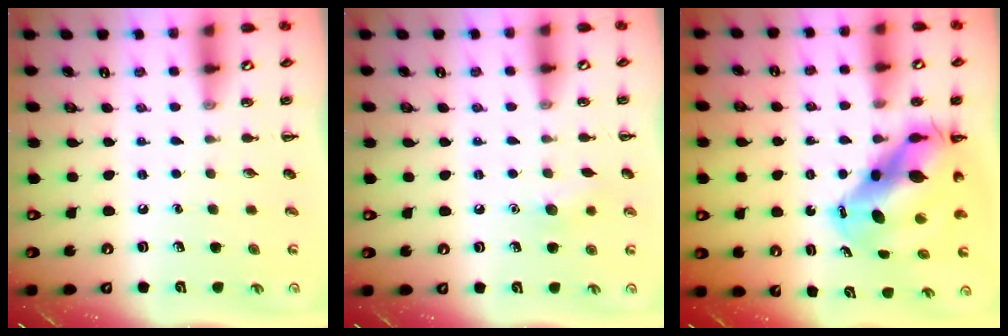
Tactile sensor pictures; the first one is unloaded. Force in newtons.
{"total": 6.7, "press": 6.5, "slide": 1.7}
{"total": 12.9, "press": 12.5, "slide": 3.5}